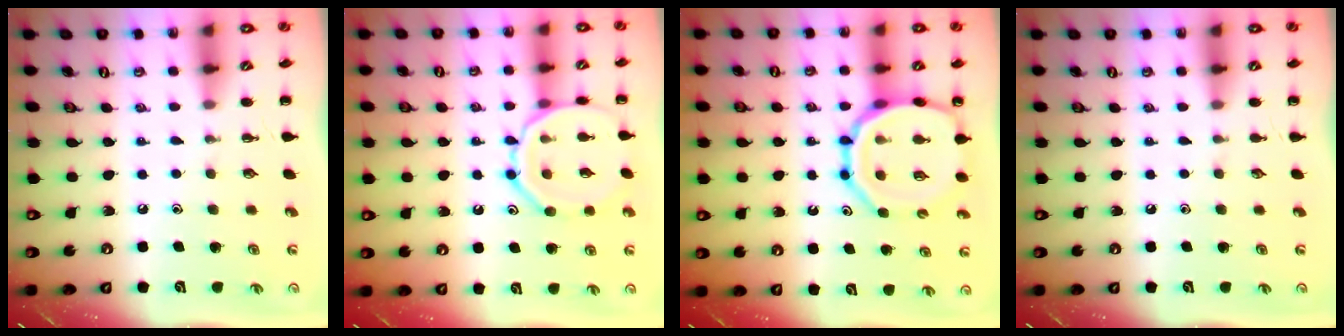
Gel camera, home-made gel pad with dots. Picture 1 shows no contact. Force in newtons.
{"total": 13.8, "press": 13.8, "slide": 0.6}
{"total": 16.9, "press": 16.7, "slide": 2.4}
{"total": 0.0}